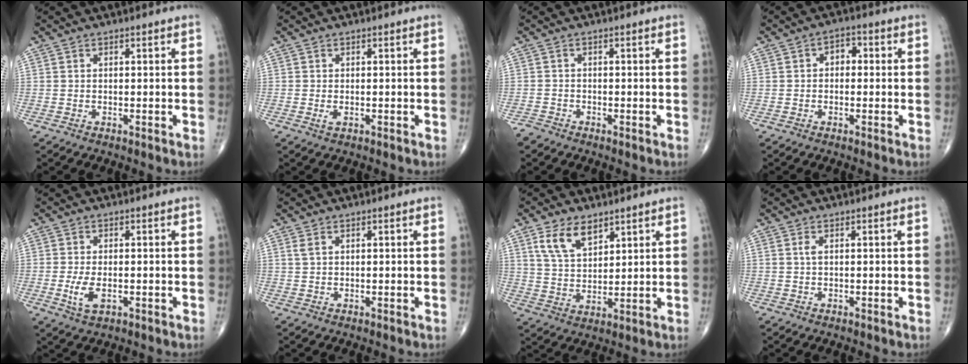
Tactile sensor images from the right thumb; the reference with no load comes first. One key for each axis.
{"total": 0.9, "fx": -0.2, "fy": 0.5, "fz": 0.7, "tx": -0.013, "ty": 0.000, "tz": -0.003}
{"total": 1.3, "fx": -1.2, "fy": 0.4, "fz": -0.1, "tx": 0.003, "ty": -0.002, "tz": -0.029}
{"total": 3.5, "fx": 0.2, "fy": 2.4, "fz": 2.5, "tx": -0.020, "ty": 0.015, "tz": -0.004}
{"total": 4.2, "fx": -1.0, "fy": 2.1, "fz": 3.5, "tx": -0.072, "ty": -0.006, "tz": -0.015}
{"total": 1.1, "fx": 0.5, "fy": 0.5, "fz": 0.7, "tx": -0.020, "ty": 0.010, "tz": 0.015}
{"total": 8.1, "fx": 4.8, "fy": 4.3, "fz": 4.9, "tx": -0.075, "ty": -0.025, "tz": 0.097}
{"total": 1.0, "fx": 0.3, "fy": 0.3, "fz": 0.9, "tx": -0.024, "ty": 0.005, "tz": 0.007}